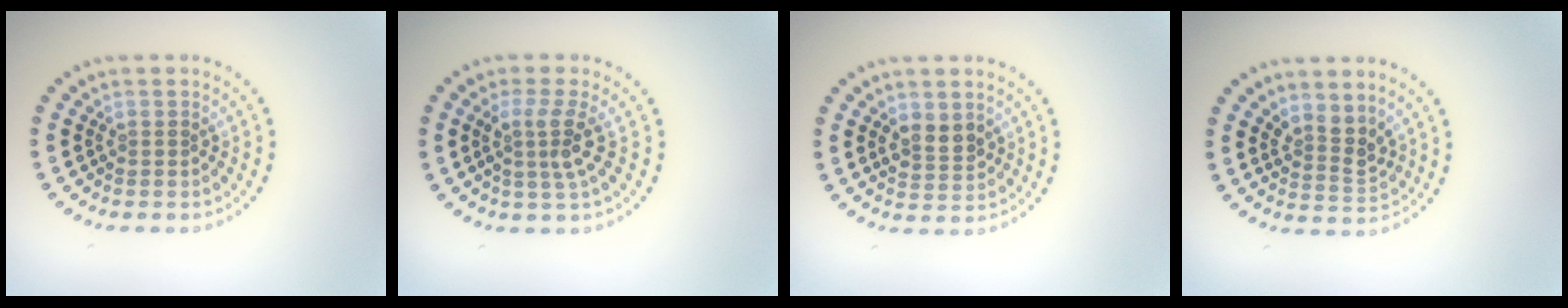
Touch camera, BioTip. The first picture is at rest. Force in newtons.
{"total": 2.7, "press": 2.0, "slide": 1.9}
{"total": 2.2, "press": 2.1, "slide": 0.6}
{"total": 2.5, "press": 1.9, "slide": 1.6}